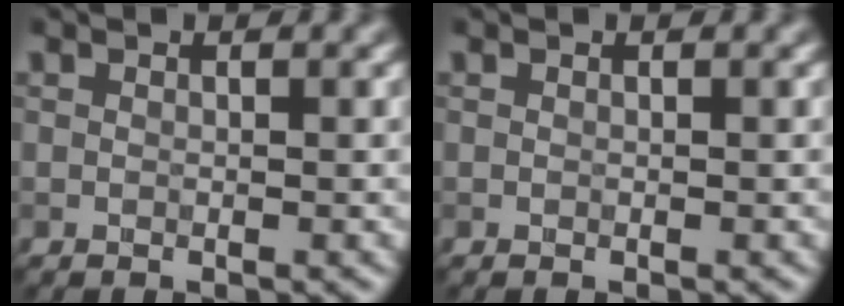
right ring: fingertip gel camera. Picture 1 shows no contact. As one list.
[{"total": 0.0}]